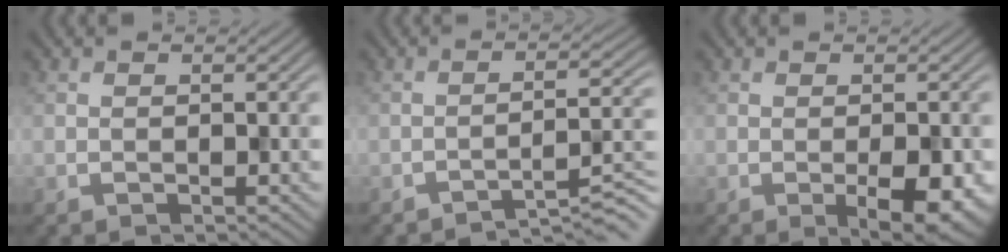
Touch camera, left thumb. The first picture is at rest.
{"total": 5.2, "force": [-3.8, 0.5, 3.5], "torque": [-0.046, 0.016, -0.068]}
{"total": 4.5, "force": [-1.3, 1.6, 3.9], "torque": [-0.058, -0.007, -0.015]}